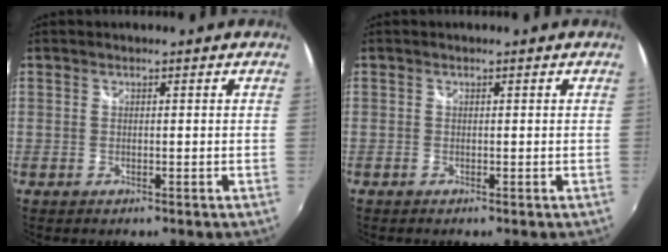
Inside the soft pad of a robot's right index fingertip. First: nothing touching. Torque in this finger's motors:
{"motor_torque": [0.00, 0.00, 0.00, -0.02]}